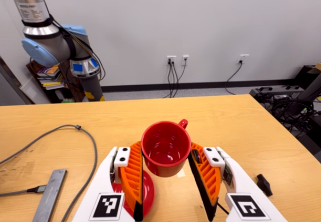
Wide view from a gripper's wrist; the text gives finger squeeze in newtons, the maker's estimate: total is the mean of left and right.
{"total": 5.4, "left": 5.6, "right": 5.2}